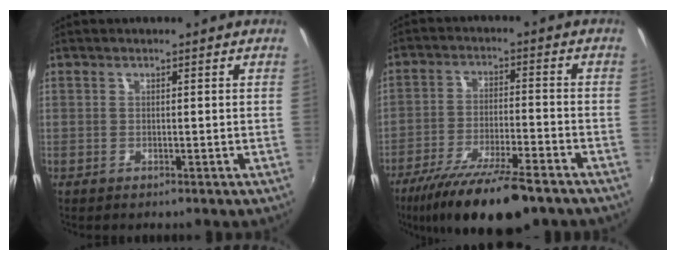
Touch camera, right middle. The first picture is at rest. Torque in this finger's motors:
{"motor_torque": [1.08, -1.06, 0.36, 0.13]}